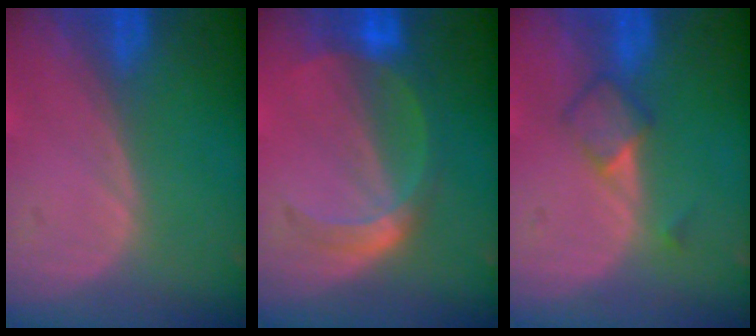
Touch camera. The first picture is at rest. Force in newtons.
{"total": 5.6, "press": 5.3, "slide": 1.9}
{"total": 3.6, "press": 3.3, "slide": 1.2}